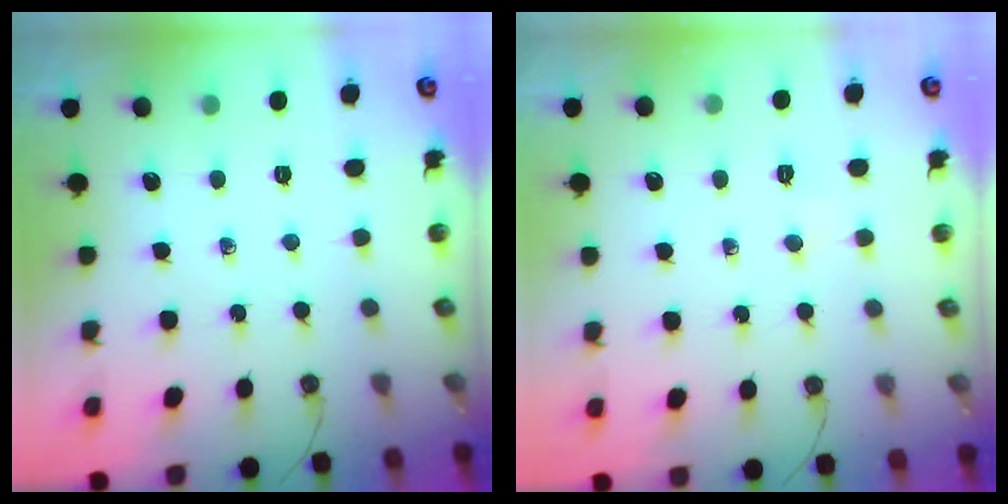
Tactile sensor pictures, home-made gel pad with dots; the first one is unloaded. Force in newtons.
{"total": 2.6, "press": 2.5, "slide": 0.5}